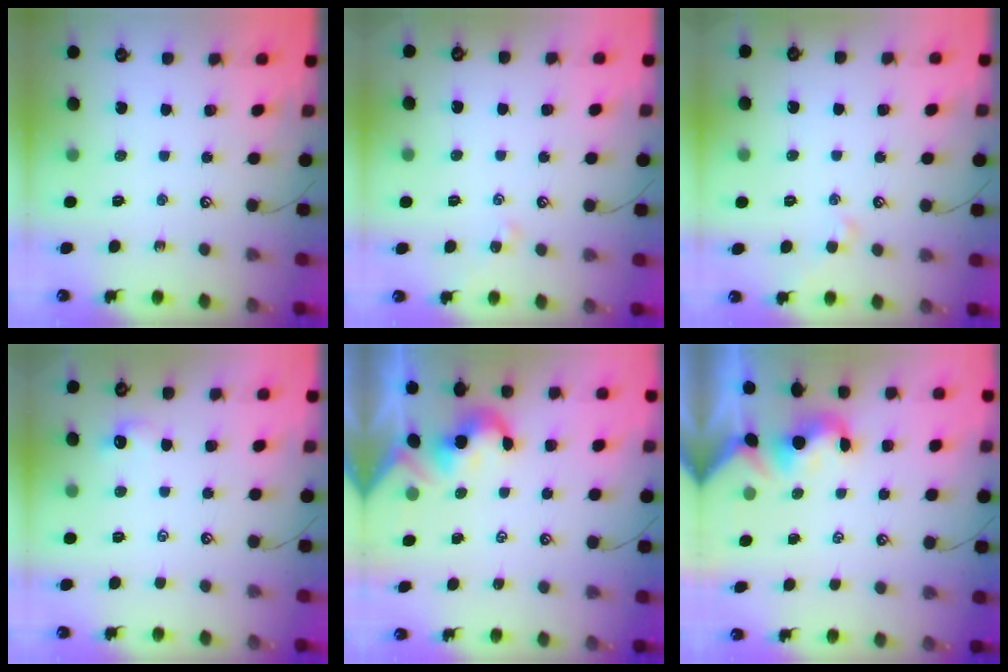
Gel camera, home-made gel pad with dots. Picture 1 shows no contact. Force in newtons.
{"total": 0.0}
{"total": 1.9, "press": 1.8, "slide": 0.4}
{"total": 0.9, "press": 0.8, "slide": 0.4}
{"total": 2.0, "press": 1.9, "slide": 0.6}
{"total": 1.6, "press": 1.5, "slide": 0.4}